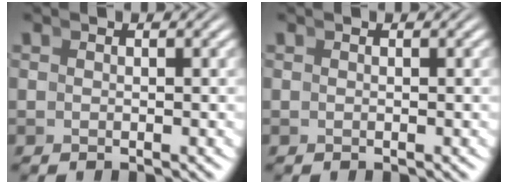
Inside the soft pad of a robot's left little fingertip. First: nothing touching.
{"total": 0.0}